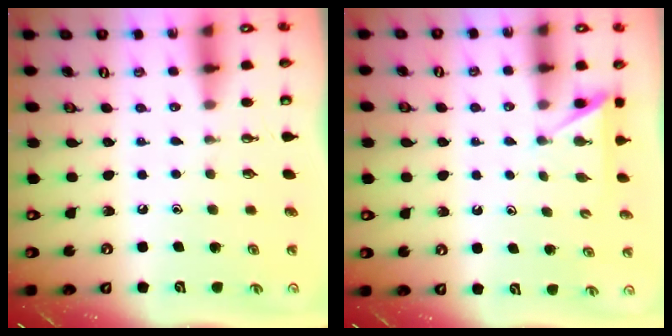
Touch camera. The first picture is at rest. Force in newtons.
{"total": 2.4, "press": 2.4, "slide": 0.4}